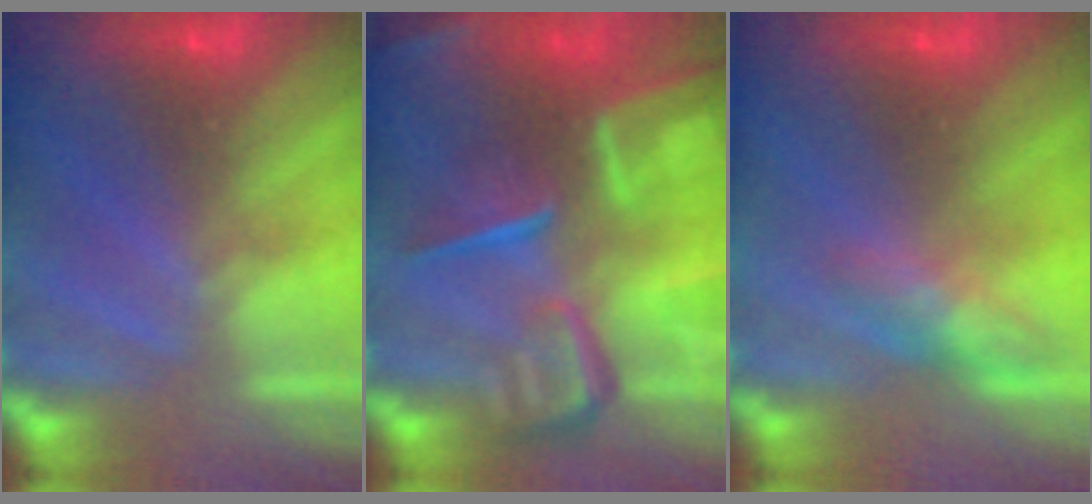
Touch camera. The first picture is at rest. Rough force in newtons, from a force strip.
{"total": 8.3}
{"total": 2.7}